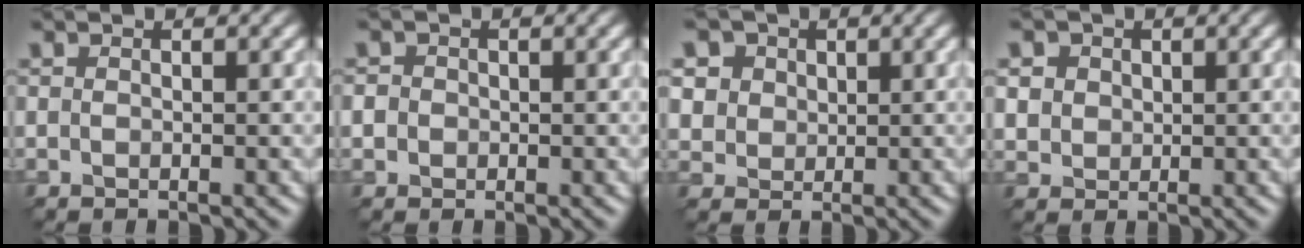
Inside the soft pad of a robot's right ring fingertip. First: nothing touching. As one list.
[{"total": 1.7, "force": [0.1, 1.5, 0.6], "torque": [-0.001, 0.005, -0.003]}, {"total": 5.9, "force": [2.9, 4.6, 2.4], "torque": [-0.063, 0.012, 0.044]}, {"total": 3.8, "force": [1.6, 3.1, 1.5], "torque": [-0.043, 0.009, 0.027]}]